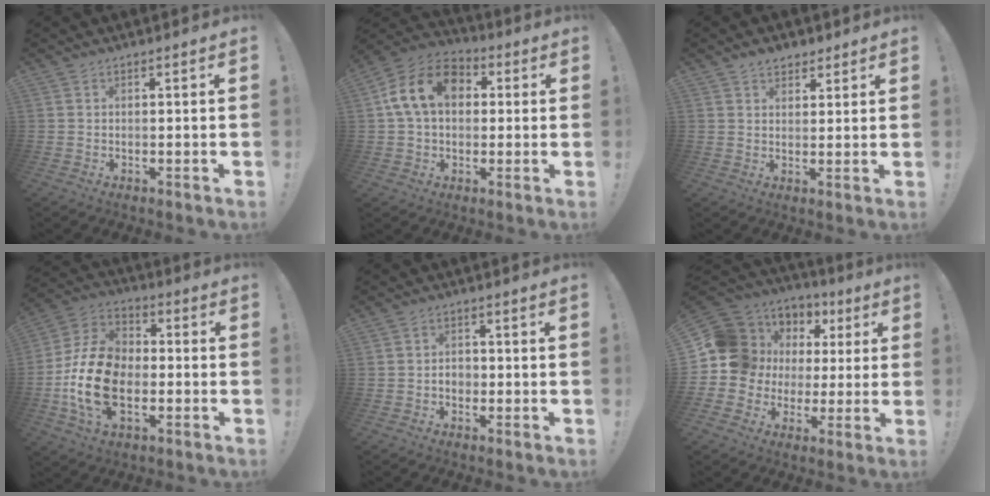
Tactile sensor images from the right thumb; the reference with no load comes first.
{"total": 15.6, "force": [4.0, 11.2, 10.2], "torque": [-0.171, 0.015, 0.079]}
{"total": 4.2, "force": [3.0, 2.8, 1.0], "torque": [-0.006, -0.012, 0.053]}
{"total": 19.6, "force": [-4.9, 13.0, 13.9], "torque": [-0.275, 0.032, -0.078]}
{"total": 3.0, "force": [-1.0, 2.2, 1.7], "torque": [-0.024, 0.002, -0.020]}
{"total": 14.0, "force": [2.9, 12.9, 4.6], "torque": [-0.054, -0.020, 0.087]}